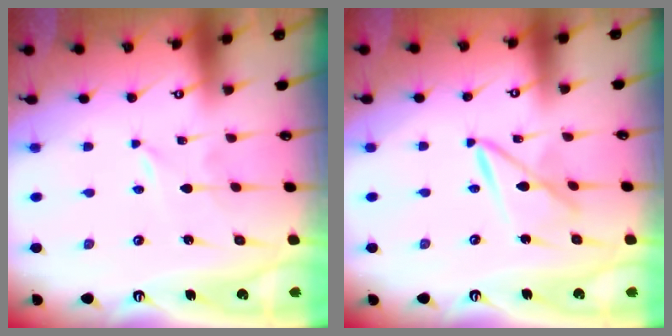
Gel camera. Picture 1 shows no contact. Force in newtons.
{"total": 7.6, "press": 7.6, "slide": 0.6}